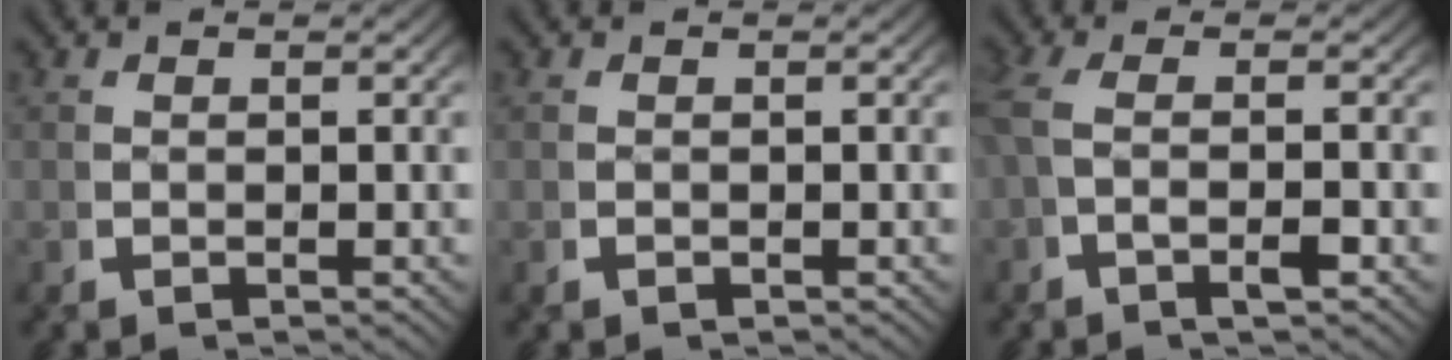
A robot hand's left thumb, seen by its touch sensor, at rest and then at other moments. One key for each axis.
{"total": 0.0}
{"total": 3.1, "fx": -0.1, "fy": 0.7, "fz": 3.0, "tx": -0.077, "ty": 0.004, "tz": -0.005}